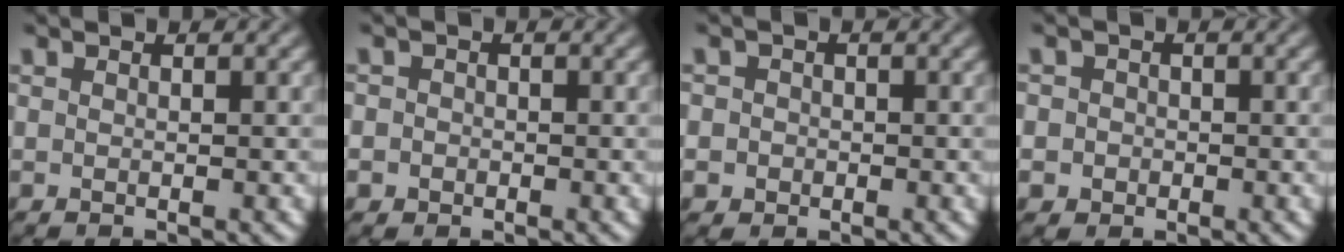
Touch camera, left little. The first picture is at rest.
{"total": 1.4, "force": [-0.2, 1.3, 0.3], "torque": [0.014, 0.003, -0.012]}
{"total": 2.0, "force": [-0.1, 2.0, 0.5], "torque": [0.014, 0.008, -0.020]}
{"total": 2.2, "force": [-0.1, 2.1, 0.5], "torque": [0.014, 0.009, -0.021]}